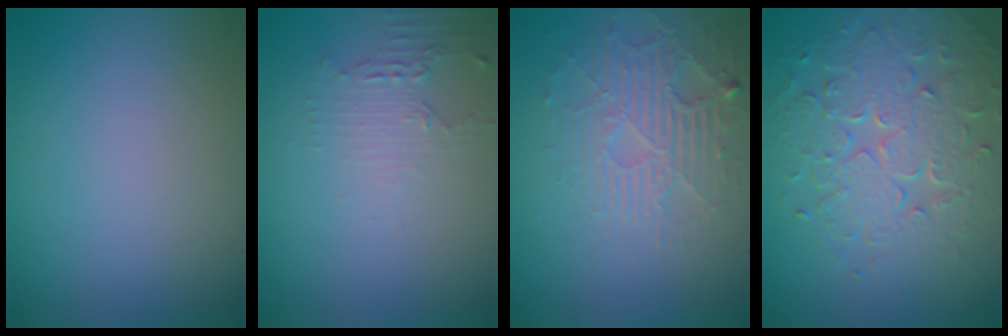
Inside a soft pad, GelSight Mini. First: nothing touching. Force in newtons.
{"total": 1.9, "press": 1.3, "slide": 1.4}
{"total": 3.8, "press": 3.5, "slide": 1.6}
{"total": 8.1, "press": 5.8, "slide": 5.7}